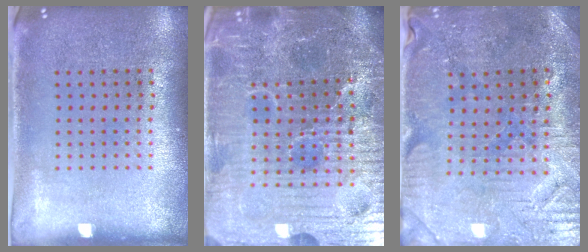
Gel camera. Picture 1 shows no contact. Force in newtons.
{"total": 7.0, "press": 6.3, "slide": 3.1}
{"total": 1.4, "press": 1.4, "slide": 0.4}